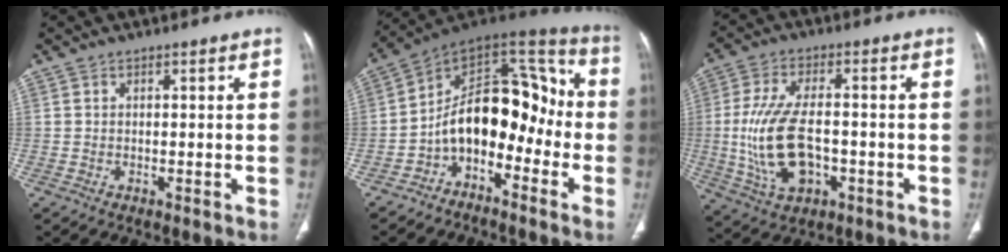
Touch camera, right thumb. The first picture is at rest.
{"total": 15.7, "force": [-4.8, 9.9, 11.1], "torque": [-0.133, 0.101, -0.090]}
{"total": 14.1, "force": [-1.9, 7.5, 11.8], "torque": [-0.240, 0.007, -0.024]}